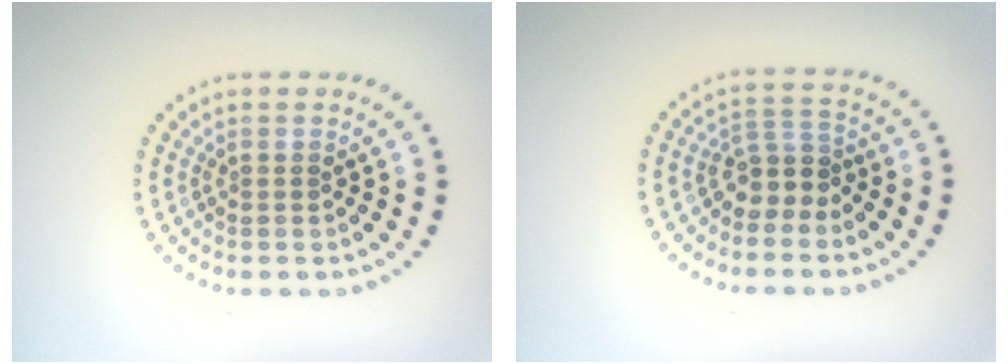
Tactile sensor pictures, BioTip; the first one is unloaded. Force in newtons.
{"total": 2.7, "press": 2.1, "slide": 1.8}